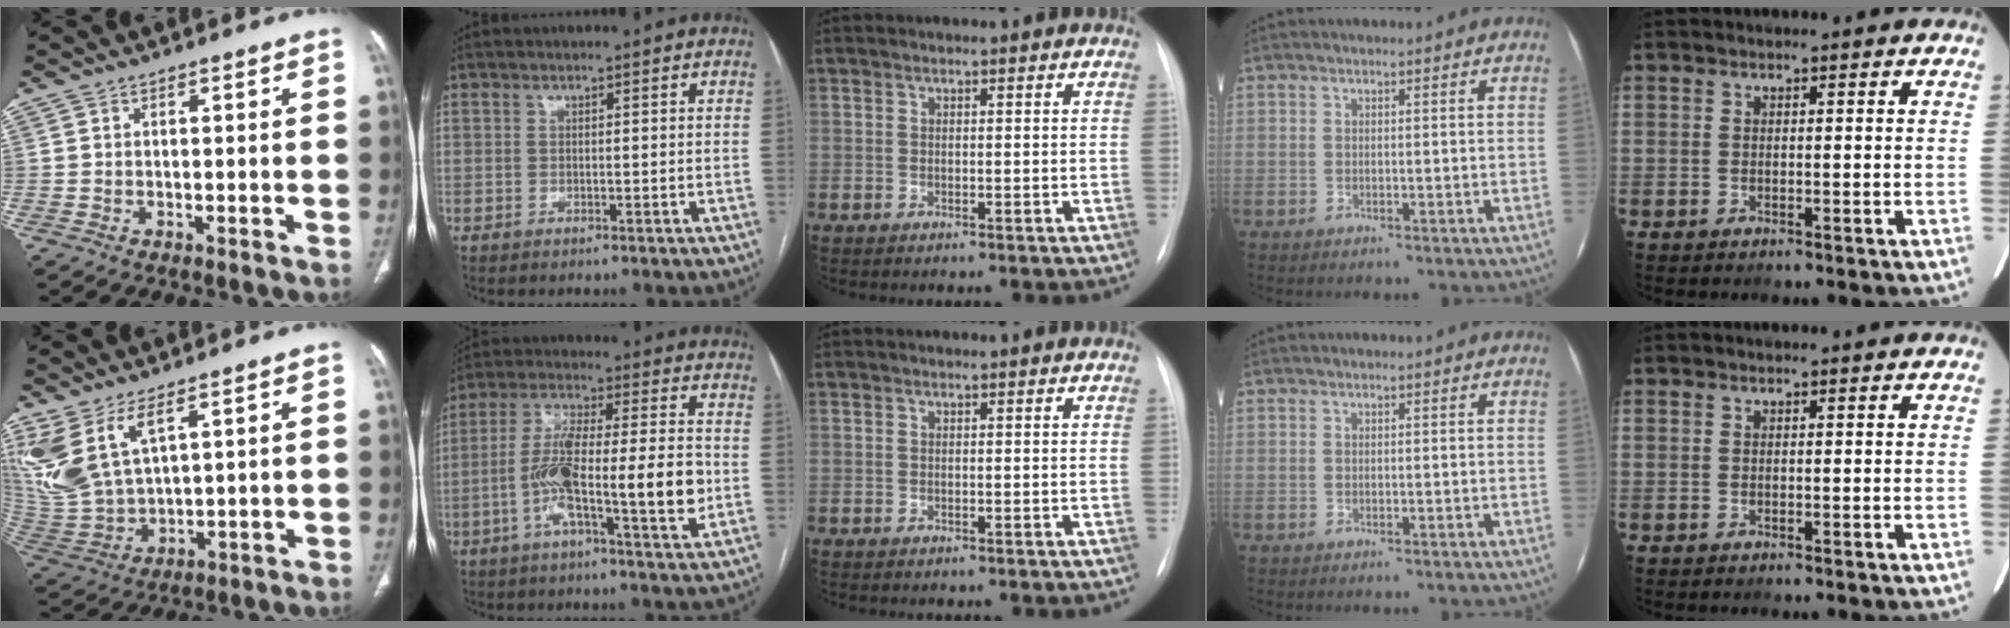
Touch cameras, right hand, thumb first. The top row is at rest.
{"thumb": {"total": 13.3, "force": [7.0, 6.0, 9.6], "torque": [-0.215, -0.027, 0.167]}, "index": {"total": 15.3, "force": [-3.3, 2.1, 14.8], "torque": [-0.263, 0.009, -0.059]}}